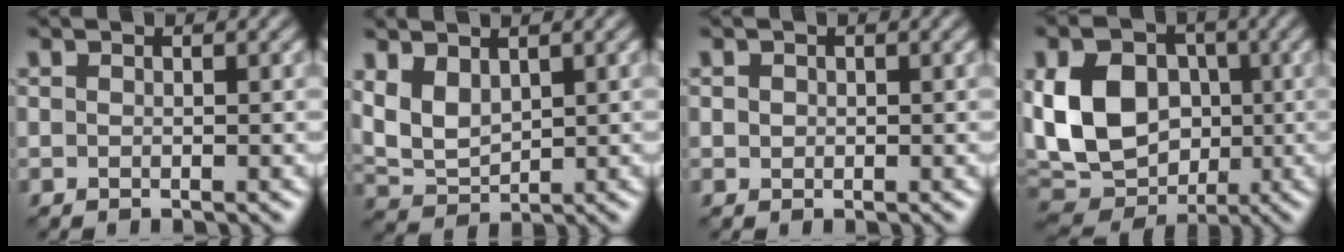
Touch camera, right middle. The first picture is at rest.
{"total": 3.8, "force": [1.5, 2.3, 2.6], "torque": [-0.066, -0.002, 0.035]}
{"total": 0.7, "force": [0.1, 0.6, 0.2], "torque": [-0.001, -0.001, 0.000]}
{"total": 10.6, "force": [0.2, 8.2, 6.8], "torque": [-0.145, -0.002, -0.005]}